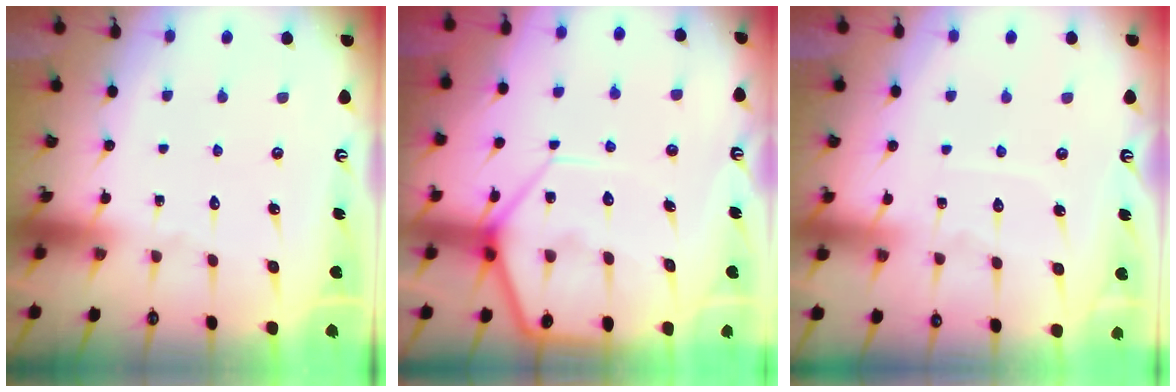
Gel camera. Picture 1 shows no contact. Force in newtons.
{"total": 10.9, "press": 10.9, "slide": 1.1}
{"total": 5.6, "press": 5.6, "slide": 0.5}